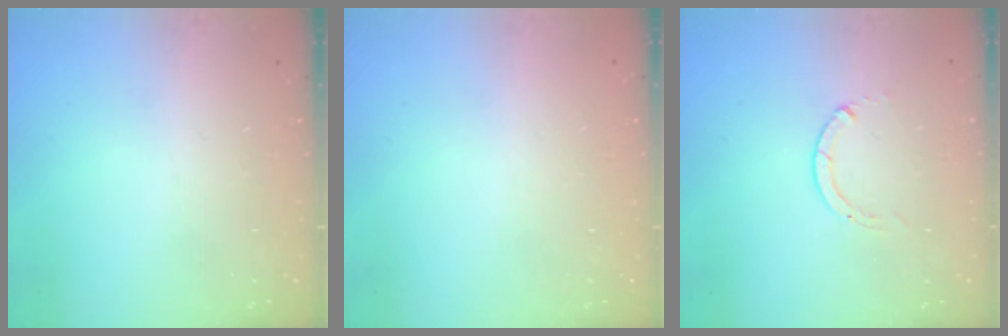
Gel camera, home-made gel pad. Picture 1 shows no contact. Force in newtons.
{"total": 2.4, "press": 2.4, "slide": 0.2}
{"total": 0.0}